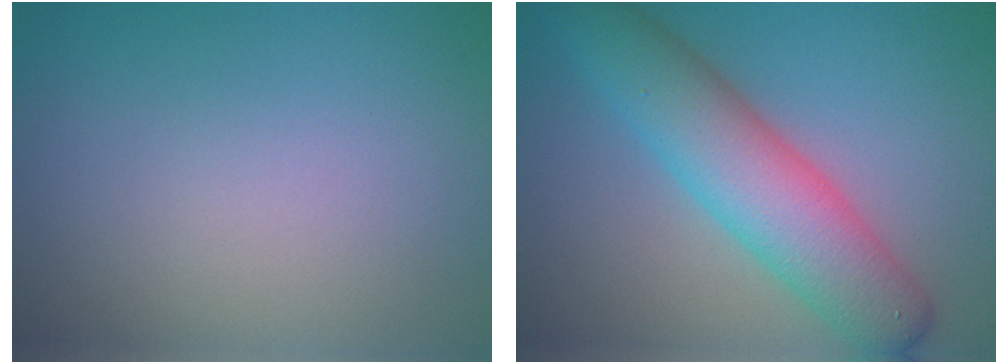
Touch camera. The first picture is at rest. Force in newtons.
{"total": 7.5, "press": 7.5, "slide": 0.2}